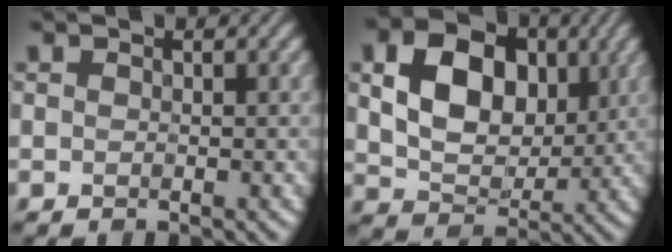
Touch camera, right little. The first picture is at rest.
{"total": 8.2, "force": [1.6, 5.8, 5.6], "torque": [-0.111, -0.005, 0.023]}